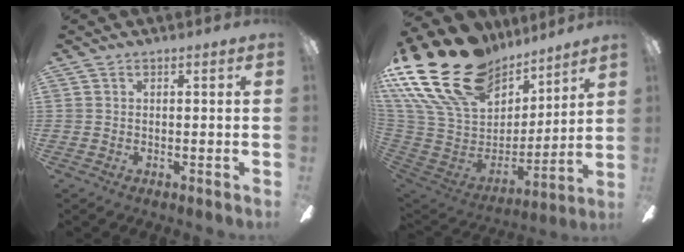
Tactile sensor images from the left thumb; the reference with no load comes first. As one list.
[{"total": 28.0, "force": [18.1, 16.3, 13.9], "torque": [-0.267, -0.115, 0.357]}]